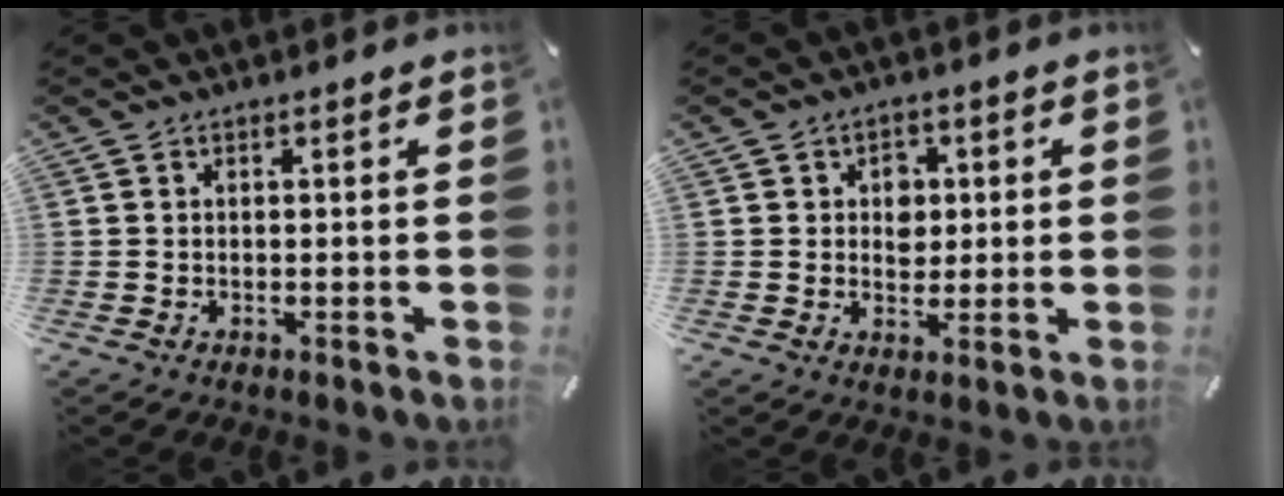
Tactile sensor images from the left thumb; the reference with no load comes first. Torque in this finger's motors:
{"motor_torque": [0.48, 0.84, 0.27, -0.33, 0.14]}